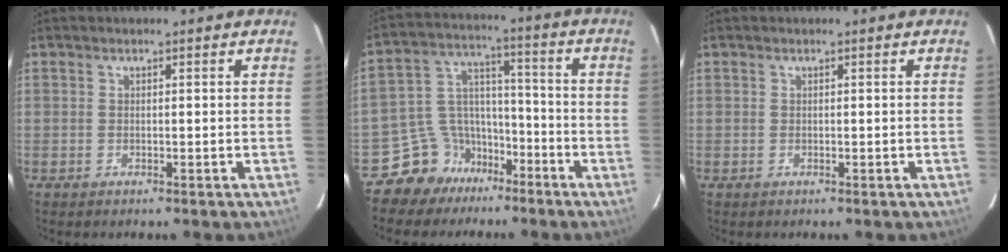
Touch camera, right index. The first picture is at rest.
{"total": 9.5, "force": [-6.5, 6.9, 0.9], "torque": [-0.023, 0.051, -0.109]}
{"total": 0.0}